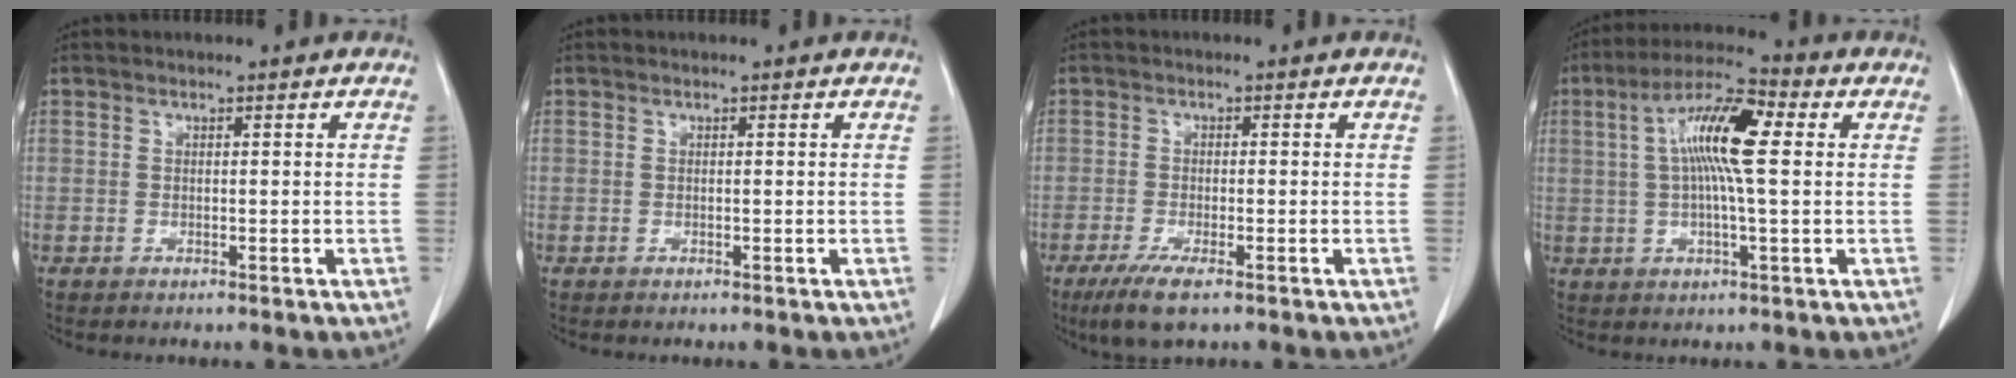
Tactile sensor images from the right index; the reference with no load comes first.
{"total": 0.0}
{"total": 5.1, "force": [-3.2, 0.9, 3.9], "torque": [-0.078, -0.014, -0.054]}
{"total": 11.2, "force": [2.1, 1.5, 10.9], "torque": [-0.204, 0.021, 0.030]}